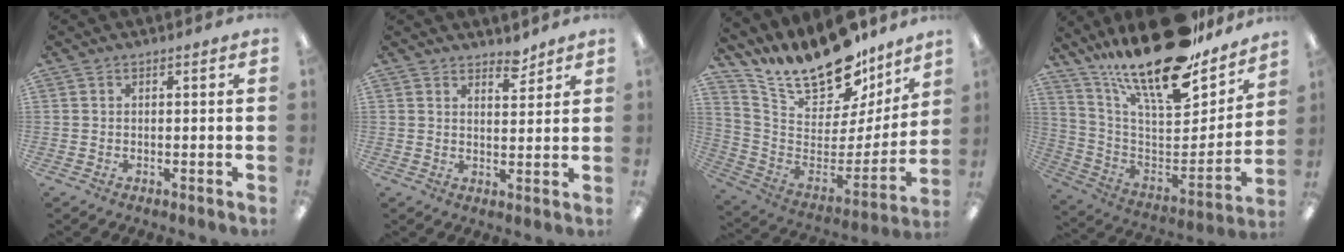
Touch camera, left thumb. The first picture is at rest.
{"total": 4.0, "force": [3.6, 1.4, 0.9], "torque": [0.000, -0.025, 0.062]}
{"total": 21.3, "force": [17.9, 7.4, 8.8], "torque": [-0.152, -0.139, 0.312]}
{"total": 24.0, "force": [17.7, 8.2, 14.0], "torque": [-0.214, -0.123, 0.302]}